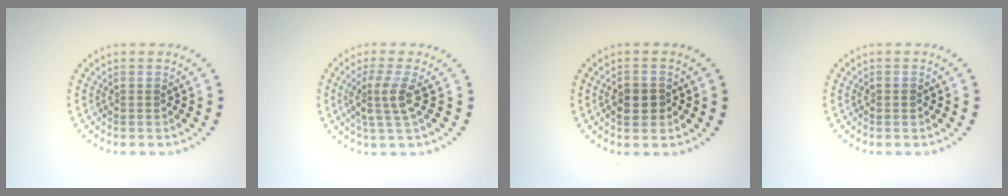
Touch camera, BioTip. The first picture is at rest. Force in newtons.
{"total": 2.8, "press": 2.2, "slide": 1.7}
{"total": 2.5, "press": 2.5, "slide": 0.6}
{"total": 0.8, "press": 0.8, "slide": 0.1}